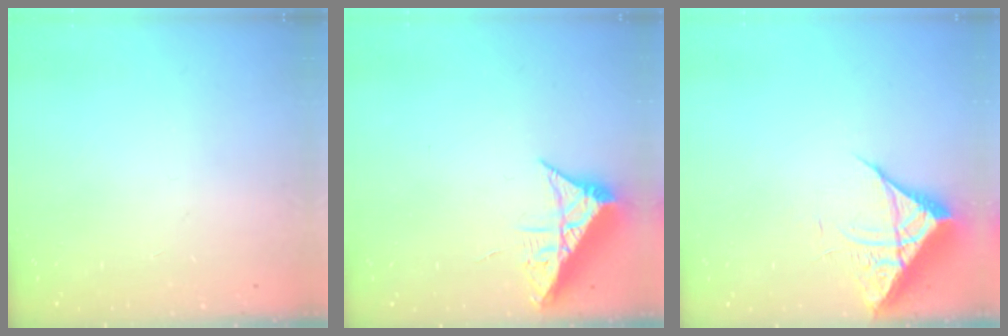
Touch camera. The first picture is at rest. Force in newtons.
{"total": 8.4, "press": 8.4, "slide": 0.5}
{"total": 7.3, "press": 7.2, "slide": 0.3}